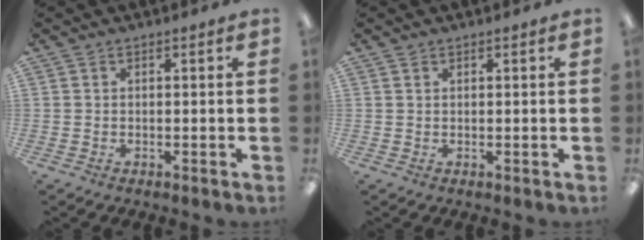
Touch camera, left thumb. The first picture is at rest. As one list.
[{"total": 0.8, "force": [0.5, 0.5, 0.4], "torque": [-0.009, 0.002, 0.009]}]